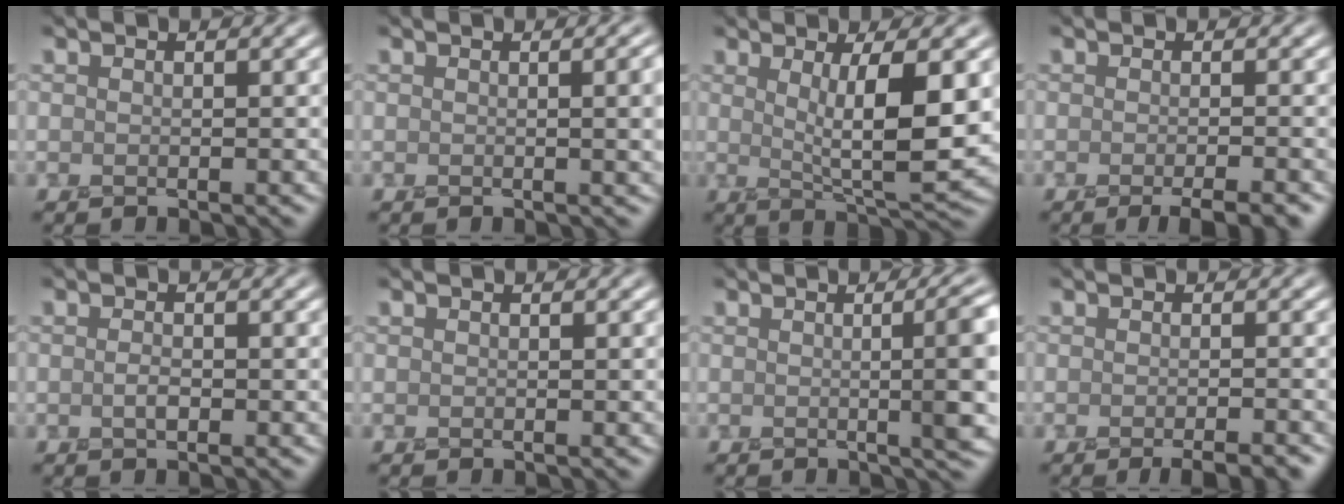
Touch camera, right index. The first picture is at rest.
{"total": 3.6, "force": [0.3, 1.3, 3.3], "torque": [-0.026, 0.007, 0.003]}
{"total": 6.7, "force": [1.0, 1.5, 6.4], "torque": [-0.097, -0.013, 0.022]}
{"total": 3.0, "force": [-1.4, 0.5, 2.6], "torque": [-0.023, -0.002, -0.023]}
{"total": 0.7, "force": [-0.4, 0.3, 0.5], "torque": [-0.013, -0.002, -0.008]}
{"total": 0.0}
{"total": 7.1, "force": [0.3, 2.1, 6.8], "torque": [-0.052, 0.013, 0.002]}
{"total": 2.4, "force": [-1.4, 0.4, 1.9], "torque": [-0.015, -0.002, -0.023]}